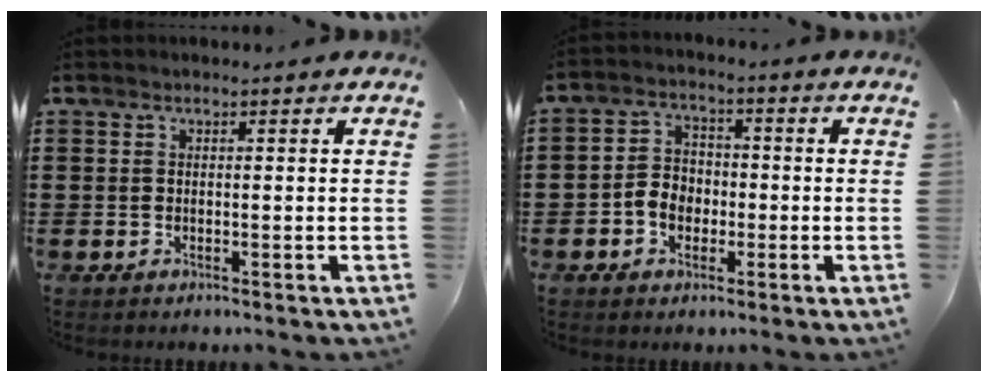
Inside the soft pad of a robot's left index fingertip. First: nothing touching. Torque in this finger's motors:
{"motor_torque": [0.38, 0.35, 0.19, 0.06]}